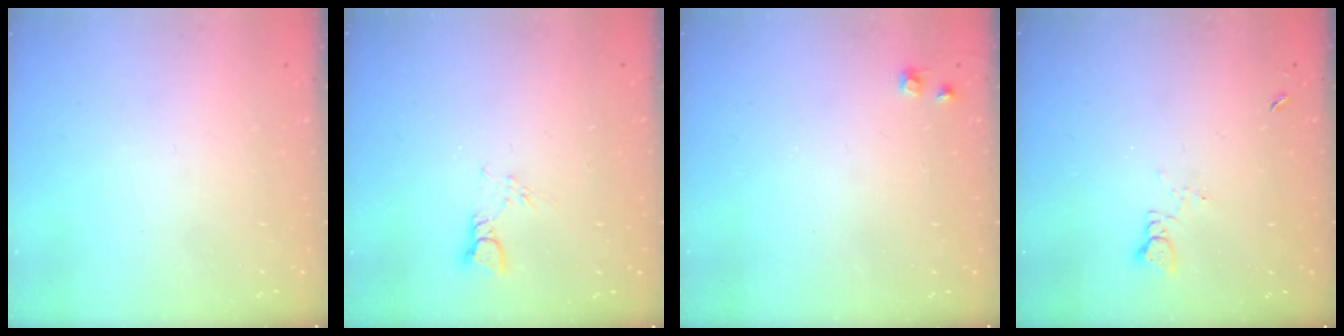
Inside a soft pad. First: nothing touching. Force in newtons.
{"total": 3.5, "press": 3.4, "slide": 0.4}
{"total": 4.8, "press": 4.8, "slide": 0.7}
{"total": 1.8, "press": 1.7, "slide": 0.3}